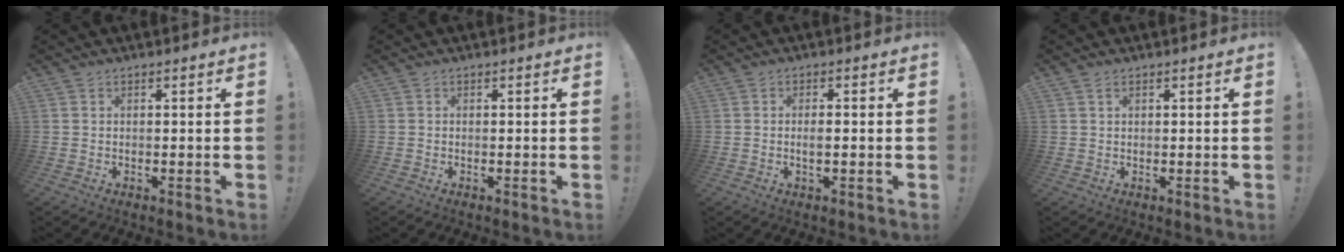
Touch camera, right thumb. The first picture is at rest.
{"total": 0.0}
{"total": 2.2, "force": [-0.5, 0.6, 2.1], "torque": [-0.032, 0.001, -0.011]}
{"total": 1.4, "force": [0.9, 0.6, 0.9], "torque": [-0.010, -0.003, 0.015]}